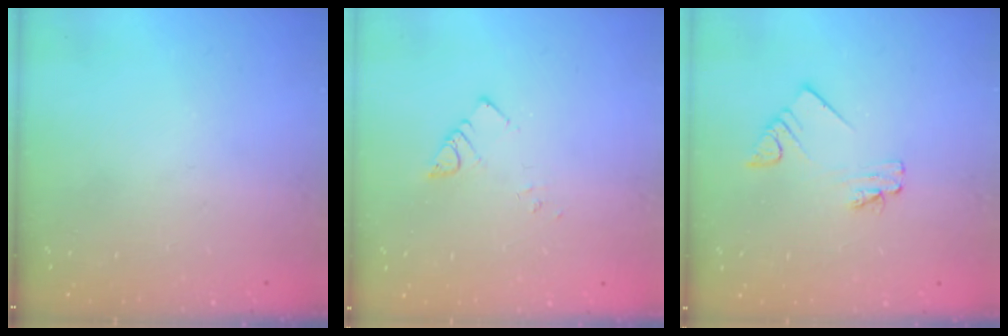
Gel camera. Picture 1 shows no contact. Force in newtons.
{"total": 2.5, "press": 2.5, "slide": 0.3}
{"total": 1.9, "press": 1.9, "slide": 0.1}